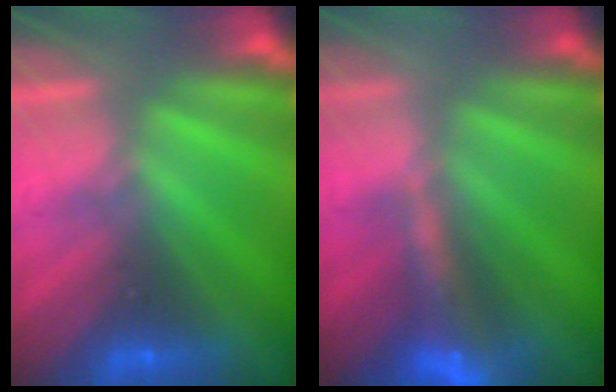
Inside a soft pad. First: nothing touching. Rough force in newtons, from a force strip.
{"total": 5.8}